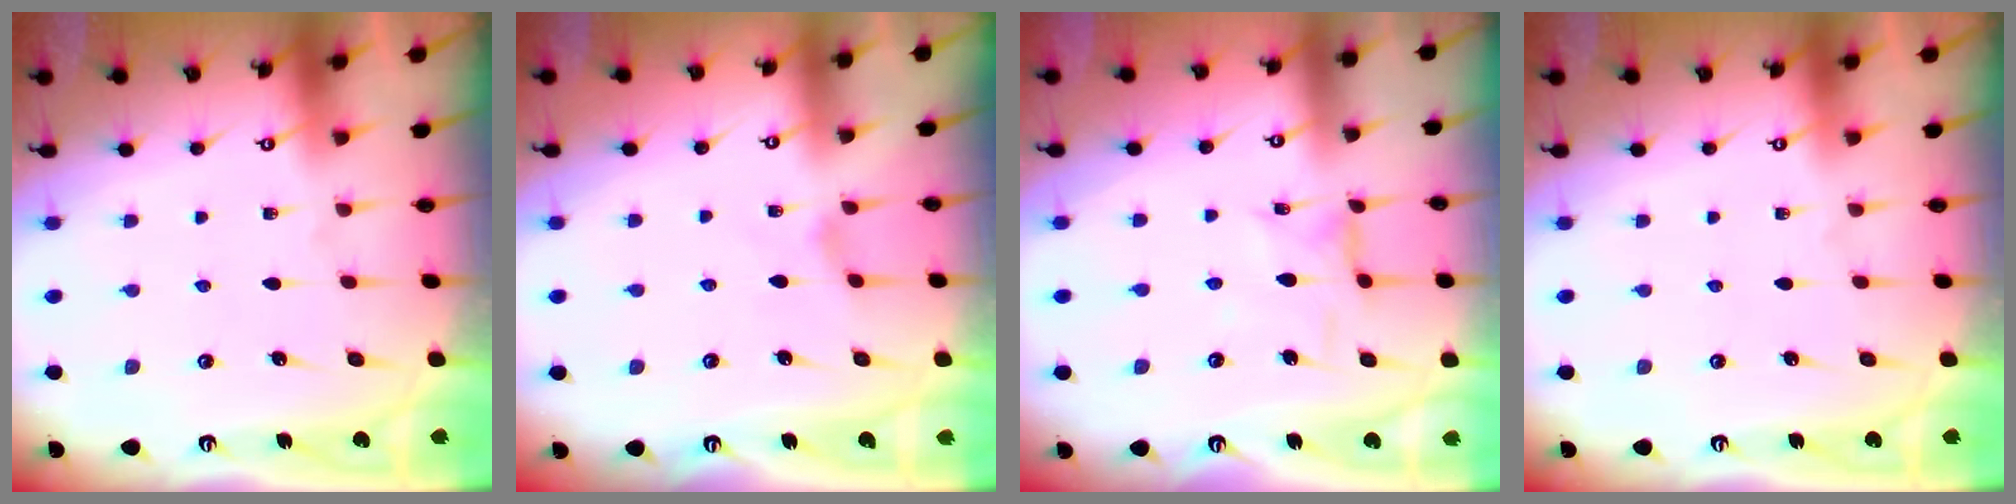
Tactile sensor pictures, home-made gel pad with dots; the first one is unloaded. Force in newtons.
{"total": 1.4, "press": 1.3, "slide": 0.4}
{"total": 2.0, "press": 2.0, "slide": 0.3}
{"total": 0.0}